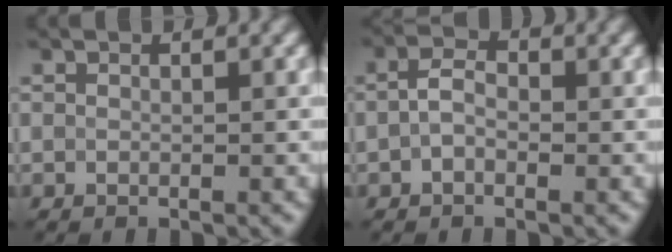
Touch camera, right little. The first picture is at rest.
{"total": 1.9, "force": [-0.5, 1.1, 1.4], "torque": [-0.033, 0.010, -0.017]}